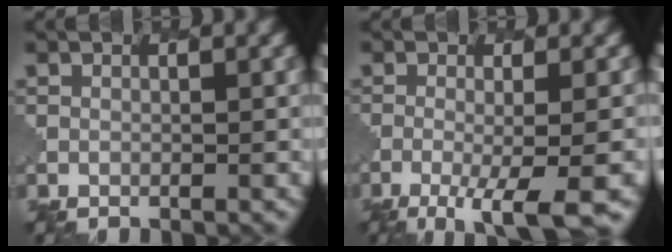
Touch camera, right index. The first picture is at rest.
{"total": 7.2, "force": [-3.5, 1.7, 6.0], "torque": [-0.077, -0.006, -0.053]}